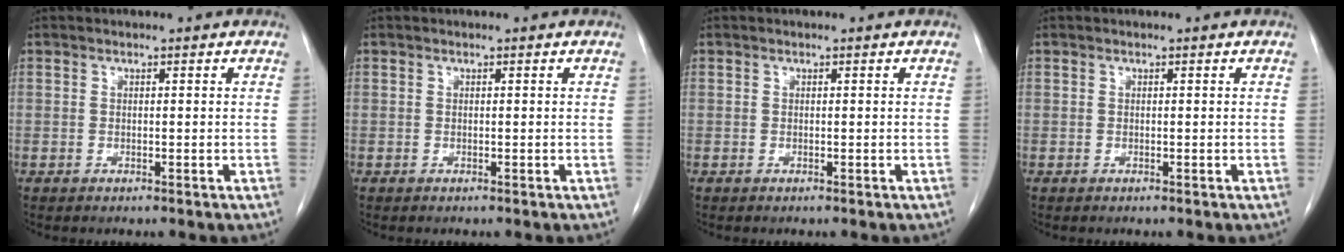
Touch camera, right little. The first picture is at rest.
{"total": 0.0}
{"total": 0.0}
{"total": 0.0}